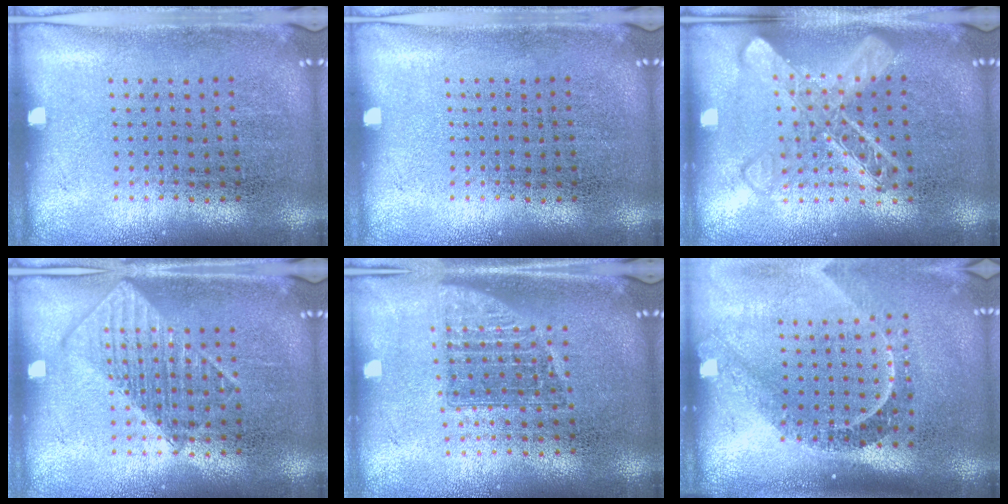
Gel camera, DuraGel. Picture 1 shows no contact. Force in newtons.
{"total": 0.0}
{"total": 3.2, "press": 3.1, "slide": 0.4}
{"total": 1.1, "press": 1.1, "slide": 0.2}
{"total": 1.4, "press": 1.1, "slide": 0.9}
{"total": 2.3, "press": 1.7, "slide": 1.6}